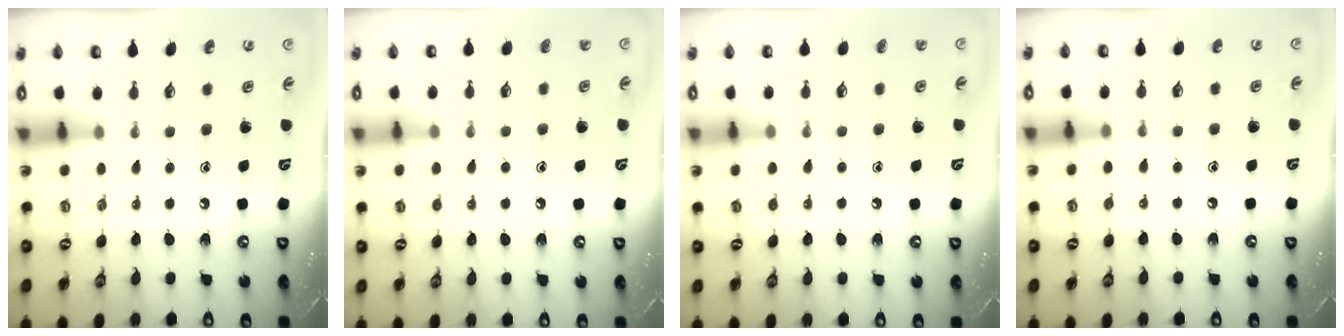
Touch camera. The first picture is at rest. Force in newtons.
{"total": 6.3, "press": 6.3, "slide": 0.9}
{"total": 4.1, "press": 4.1, "slide": 0.5}
{"total": 4.4, "press": 4.4, "slide": 0.5}